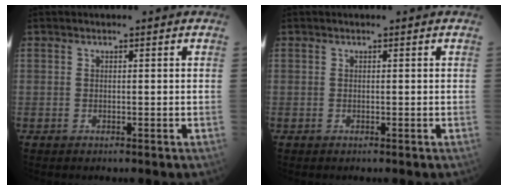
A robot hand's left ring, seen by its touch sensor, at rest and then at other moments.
{"total": 0.0}